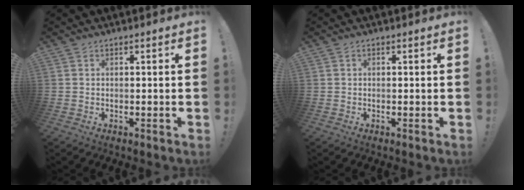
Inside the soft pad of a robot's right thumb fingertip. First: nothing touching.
{"total": 0.0}